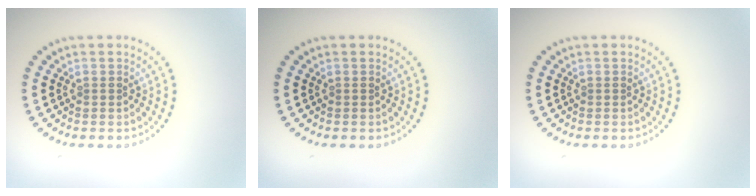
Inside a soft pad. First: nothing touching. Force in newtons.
{"total": 0.0}
{"total": 0.0}